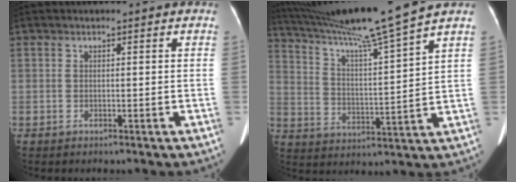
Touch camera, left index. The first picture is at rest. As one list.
[{"total": 15.8, "force": [13.3, -3.2, 7.9], "torque": [-0.140, -0.021, 0.224]}]